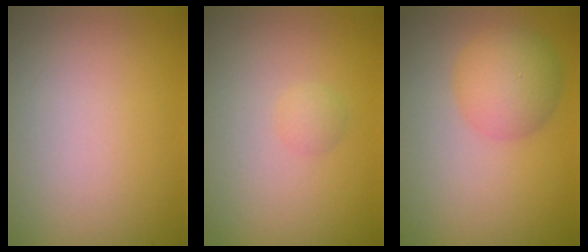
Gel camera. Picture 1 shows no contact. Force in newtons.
{"total": 0.8, "press": 0.8, "slide": 0.0}
{"total": 4.0, "press": 4.0, "slide": 0.2}